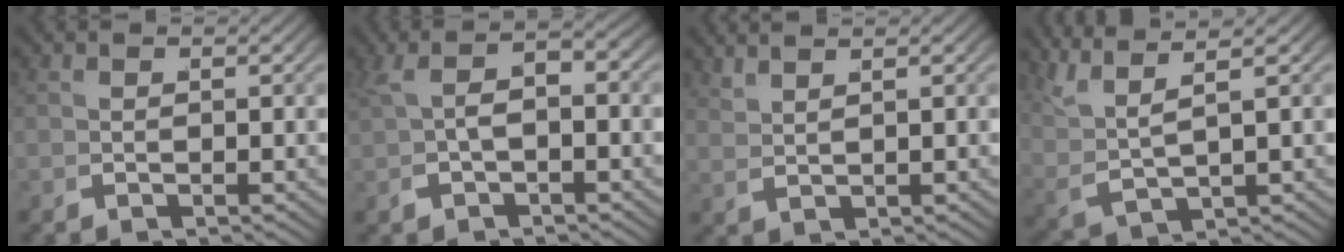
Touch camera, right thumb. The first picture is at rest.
{"total": 2.2, "force": [-0.4, 0.9, 2.0], "torque": [-0.038, 0.004, 0.002]}
{"total": 2.0, "force": [1.8, -0.7, 0.4], "torque": [-0.004, 0.014, 0.044]}
{"total": 5.0, "force": [3.4, 1.6, 3.2], "torque": [-0.069, 0.013, 0.072]}